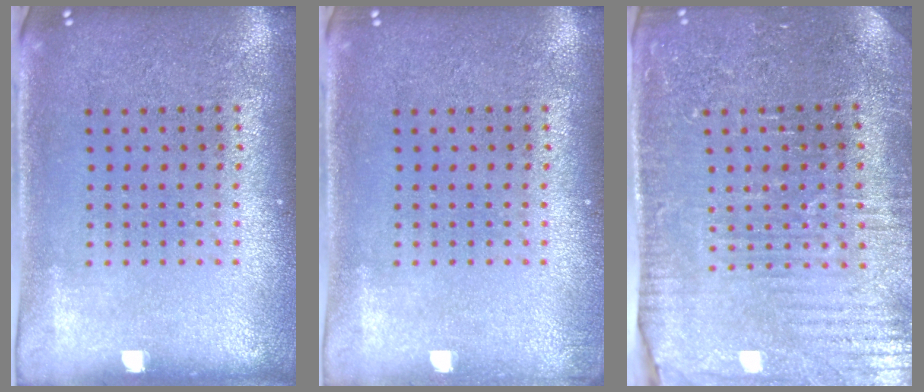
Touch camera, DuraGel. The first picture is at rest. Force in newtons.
{"total": 0.8, "press": 0.7, "slide": 0.4}
{"total": 3.4, "press": 3.4, "slide": 0.2}